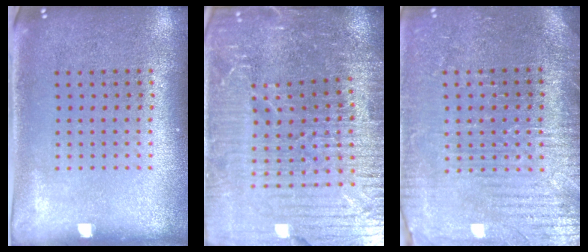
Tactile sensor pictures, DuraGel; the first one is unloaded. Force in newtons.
{"total": 5.8, "press": 5.3, "slide": 2.5}
{"total": 3.9, "press": 3.7, "slide": 1.2}